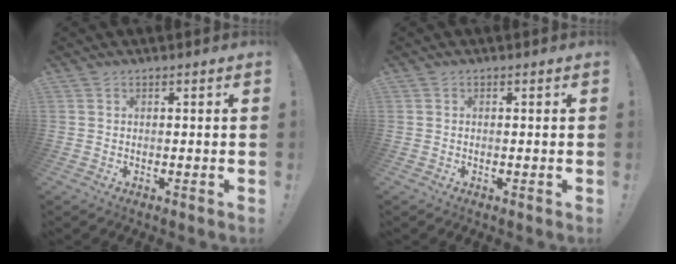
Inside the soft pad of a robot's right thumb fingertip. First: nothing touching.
{"total": 0.0}